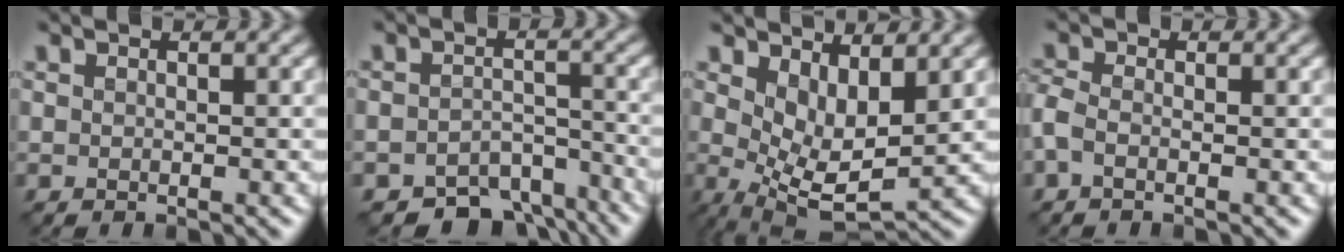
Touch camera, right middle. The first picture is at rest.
{"total": 5.7, "force": [-4.7, 2.5, 1.9], "torque": [-0.016, -0.008, -0.071]}
{"total": 6.1, "force": [1.4, 3.0, 5.1], "torque": [-0.101, -0.017, 0.032]}
{"total": 2.1, "force": [-0.9, 1.2, 1.5], "torque": [-0.044, -0.001, -0.029]}